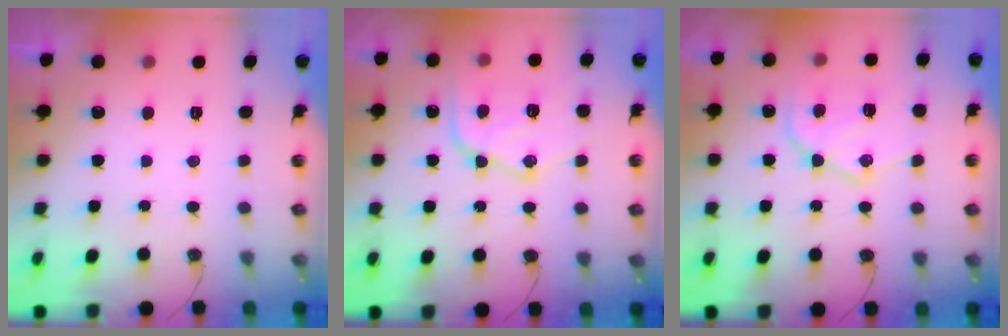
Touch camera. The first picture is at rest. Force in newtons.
{"total": 16.1, "press": 16.1, "slide": 1.3}
{"total": 15.8, "press": 15.7, "slide": 1.7}